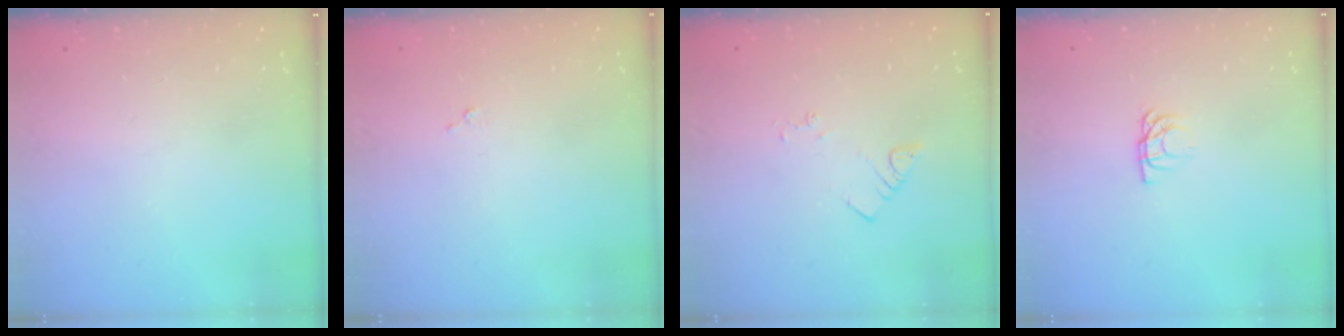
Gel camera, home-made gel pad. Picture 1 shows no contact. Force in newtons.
{"total": 3.5, "press": 3.5, "slide": 0.1}
{"total": 3.0, "press": 3.0, "slide": 0.4}
{"total": 4.1, "press": 4.1, "slide": 0.6}